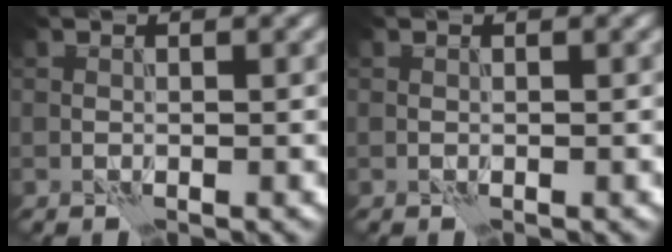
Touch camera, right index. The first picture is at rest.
{"total": 0.0}